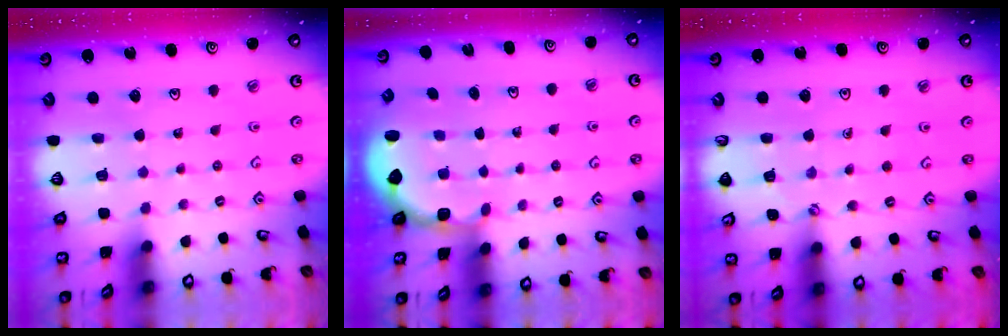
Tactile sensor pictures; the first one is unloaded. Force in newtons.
{"total": 2.6, "press": 2.1, "slide": 1.5}
{"total": 2.7, "press": 2.7, "slide": 0.4}